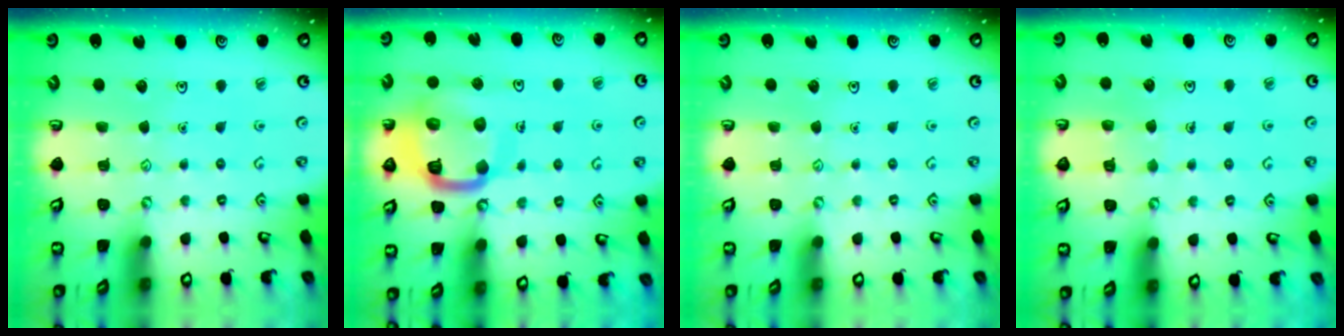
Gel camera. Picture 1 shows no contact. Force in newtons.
{"total": 15.7, "press": 15.6, "slide": 1.5}
{"total": 0.0}
{"total": 3.7, "press": 3.7, "slide": 0.3}